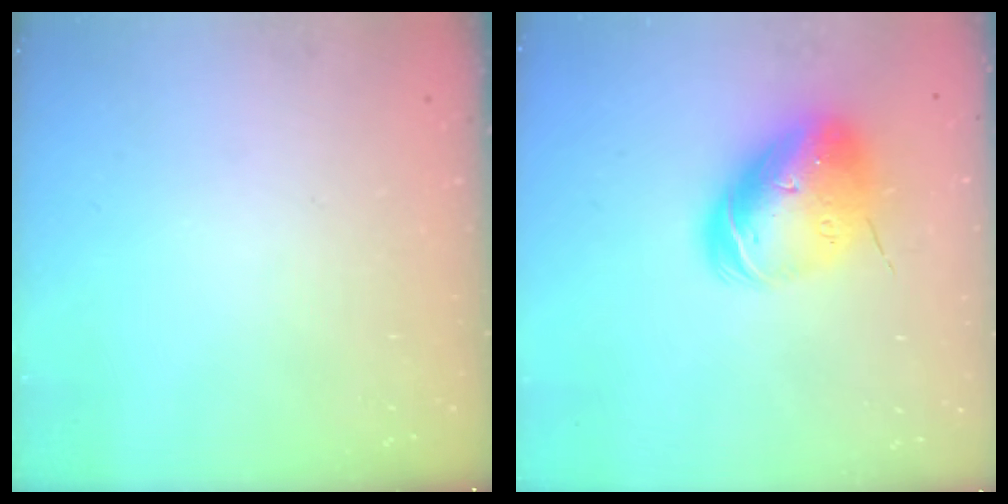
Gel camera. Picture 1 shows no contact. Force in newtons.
{"total": 16.0, "press": 15.7, "slide": 2.9}